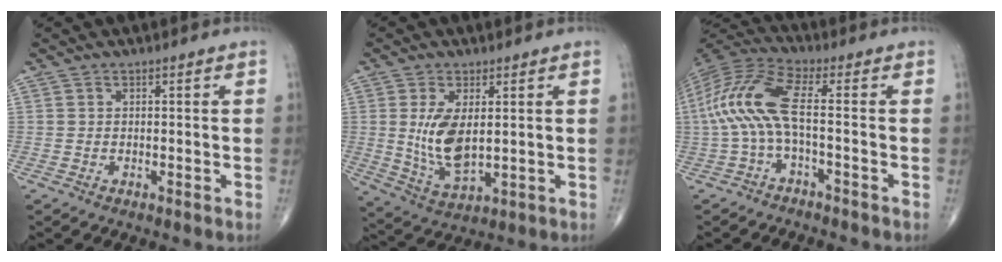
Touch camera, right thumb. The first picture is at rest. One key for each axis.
{"total": 9.3, "fx": 1.2, "fy": 4.4, "fz": 8.0, "tx": -0.153, "ty": -0.019, "tz": 0.037}
{"total": 12.2, "fx": -1.1, "fy": 3.4, "fz": 11.7, "tx": -0.273, "ty": 0.043, "tz": -0.029}